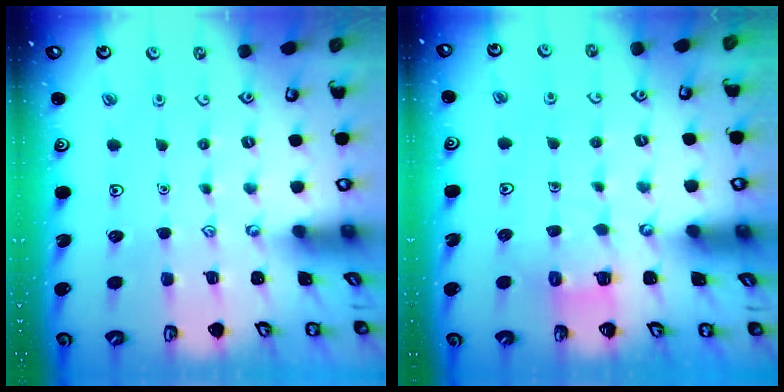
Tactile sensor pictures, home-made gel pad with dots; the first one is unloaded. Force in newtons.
{"total": 4.7, "press": 4.7, "slide": 0.4}